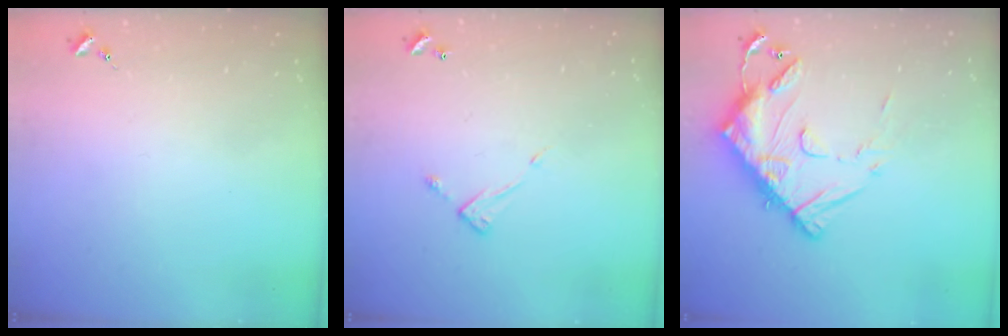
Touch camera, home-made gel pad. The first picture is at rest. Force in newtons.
{"total": 5.1, "press": 5.1, "slide": 0.4}
{"total": 16.8, "press": 16.7, "slide": 1.2}